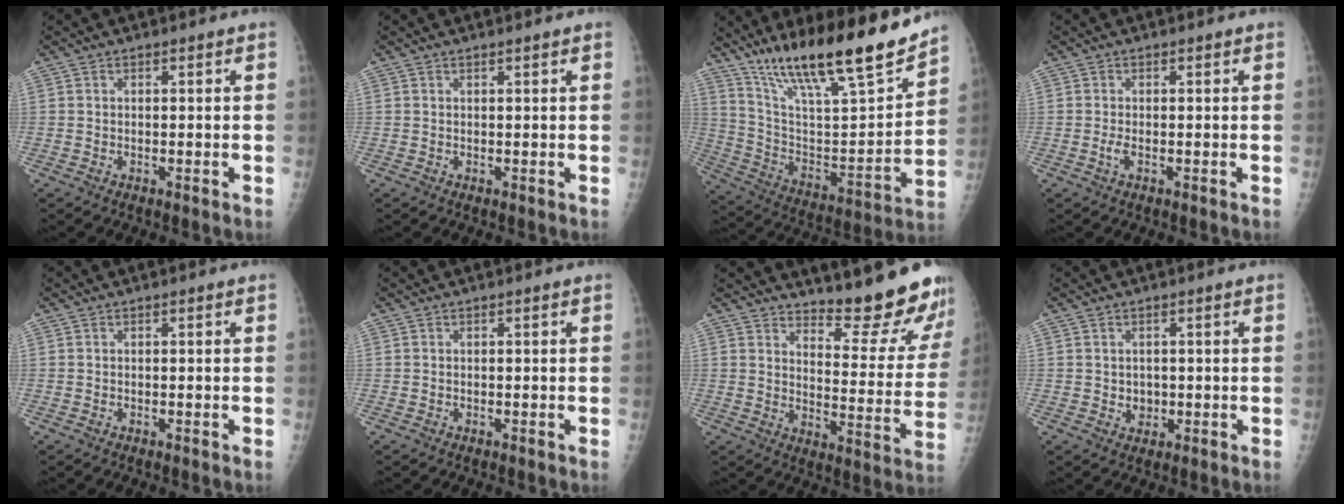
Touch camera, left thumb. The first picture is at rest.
{"total": 0.6, "force": [0.5, 0.0, 0.3], "torque": [-0.005, -0.002, 0.009]}
{"total": 25.3, "force": [19.2, 4.4, 15.8], "torque": [-0.238, -0.078, 0.330]}
{"total": 1.1, "force": [-0.1, 0.4, 1.0], "torque": [-0.024, -0.003, -0.004]}
{"total": 0.0}
{"total": 0.0}
{"total": 16.9, "force": [15.7, 2.6, 5.7], "torque": [-0.039, -0.164, 0.202]}
{"total": 2.1, "force": [0.1, 1.9, 1.0], "torque": [-0.005, 0.000, 0.007]}